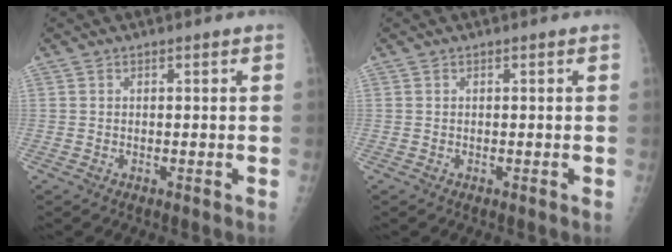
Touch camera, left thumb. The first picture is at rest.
{"total": 0.0}